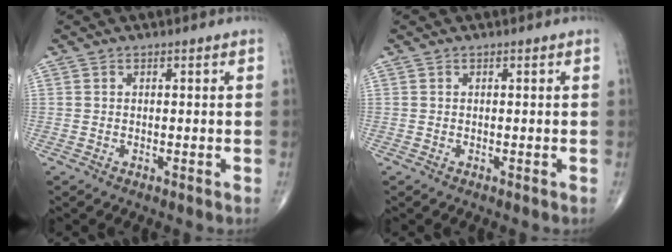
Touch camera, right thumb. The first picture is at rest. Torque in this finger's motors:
{"motor_torque": [0.00, 0.00, -0.30, -0.29, 0.04]}